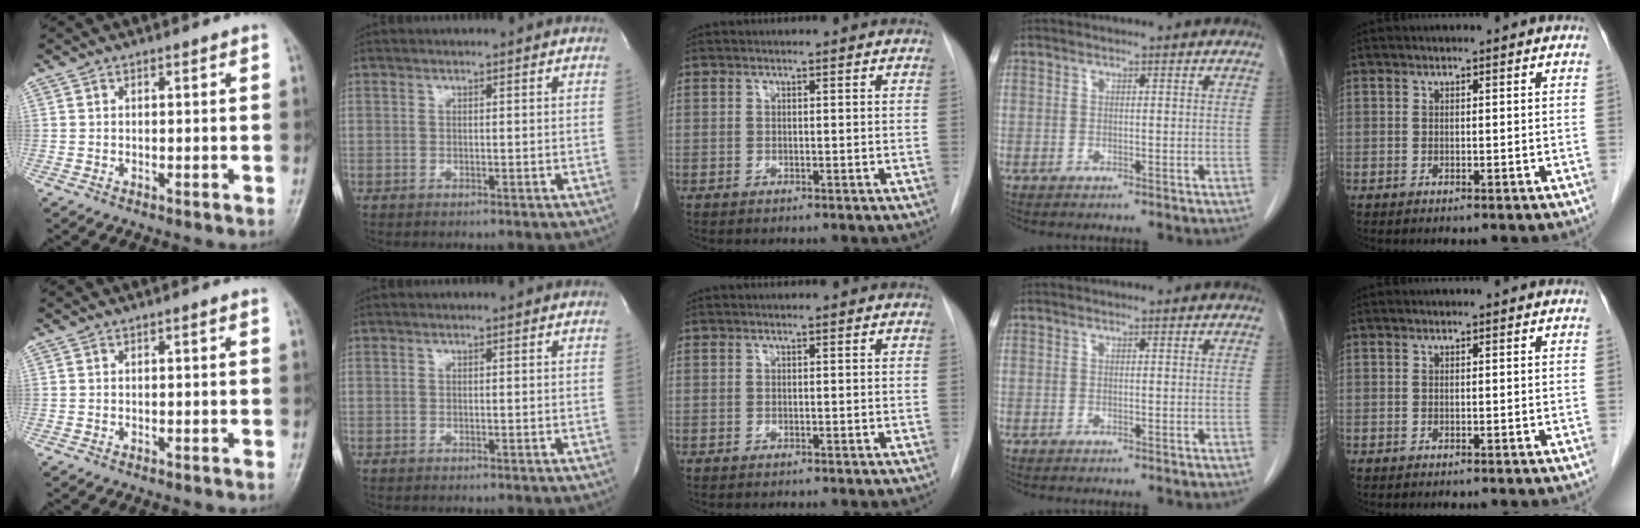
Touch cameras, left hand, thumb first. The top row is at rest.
{}